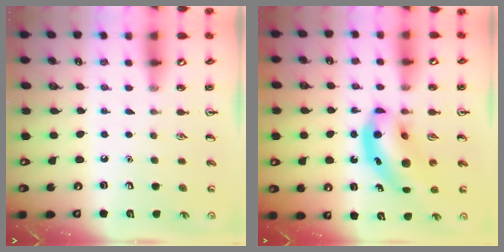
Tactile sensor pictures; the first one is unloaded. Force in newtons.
{"total": 12.4, "press": 11.8, "slide": 3.6}